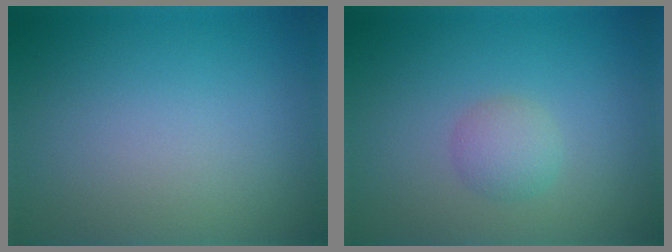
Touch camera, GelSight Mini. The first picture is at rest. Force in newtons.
{"total": 1.9, "press": 1.9, "slide": 0.0}